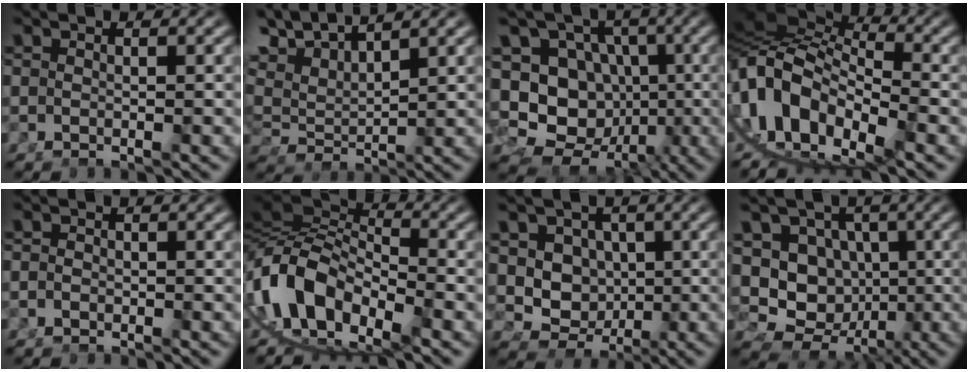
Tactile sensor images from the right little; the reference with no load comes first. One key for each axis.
{"total": 7.1, "fx": 4.4, "fy": 3.5, "fz": 4.4, "tx": -0.094, "ty": 0.006, "tz": 0.075}
{"total": 18.9, "fx": -4.2, "fy": 16.4, "fz": 8.4, "tx": -0.196, "ty": -0.092, "tz": -0.054}
{"total": 18.1, "fx": -1.2, "fy": 14.8, "fz": 10.5, "tx": -0.238, "ty": -0.045, "tz": -0.024}
{"total": 0.8, "fx": -0.8, "fy": 0.2, "fz": 0.2, "tx": -0.008, "ty": -0.009, "tz": -0.011}
{"total": 16.4, "fx": -2.5, "fy": 13.0, "fz": 9.8, "tx": -0.231, "ty": -0.053, "tz": -0.033}
{"total": 10.6, "fx": -0.1, "fy": 9.5, "fz": 4.7, "tx": -0.115, "ty": -0.045, "tz": 0.007}
{"total": 15.2, "fx": -2.1, "fy": 13.4, "fz": 7.0, "tx": -0.156, "ty": -0.069, "tz": -0.024}